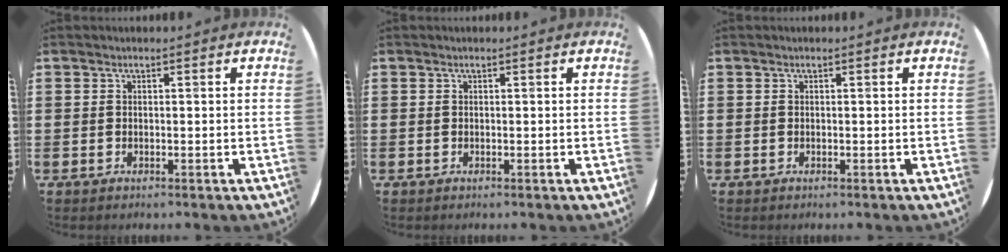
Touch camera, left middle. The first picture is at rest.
{"total": 0.0}
{"total": 0.0}